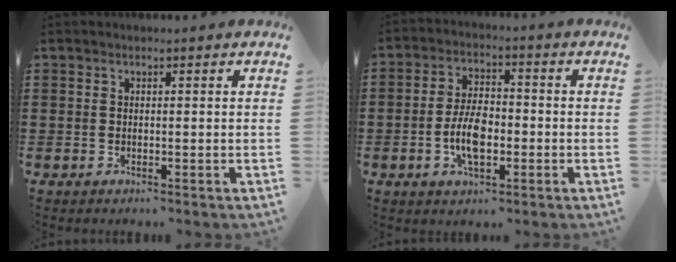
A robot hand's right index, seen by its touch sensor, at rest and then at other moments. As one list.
[{"total": 7.1, "force": [-1.7, 3.4, 6.0], "torque": [-0.132, 0.004, -0.036]}]